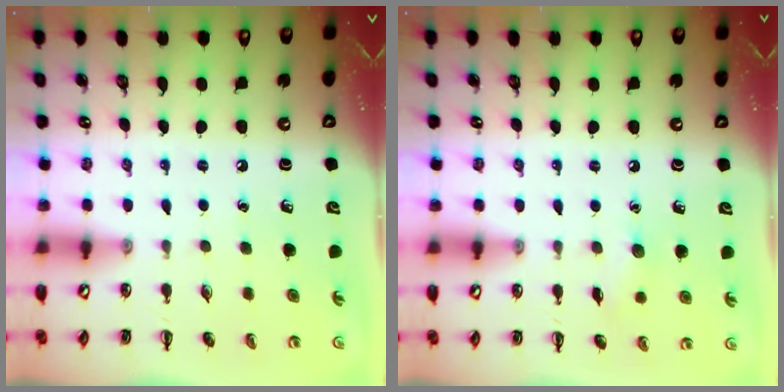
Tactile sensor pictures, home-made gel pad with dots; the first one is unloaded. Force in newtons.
{"total": 5.8, "press": 5.7, "slide": 1.1}